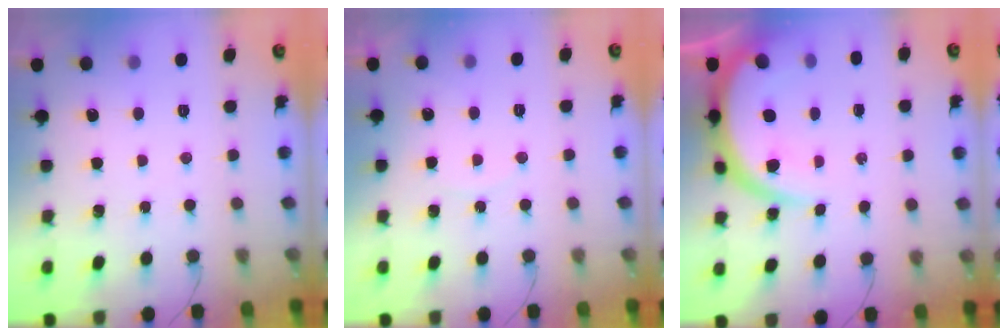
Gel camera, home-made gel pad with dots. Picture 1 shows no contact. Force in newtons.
{"total": 2.2, "press": 2.1, "slide": 0.4}
{"total": 12.0, "press": 12.0, "slide": 1.2}